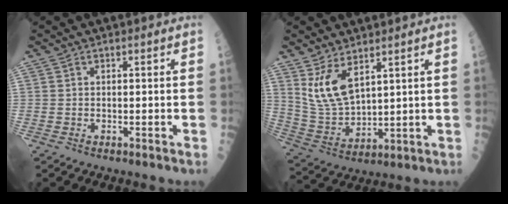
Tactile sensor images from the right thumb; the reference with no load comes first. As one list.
[{"total": 9.4, "force": [5.0, 4.2, 6.8], "torque": [-0.125, -0.032, 0.117]}]